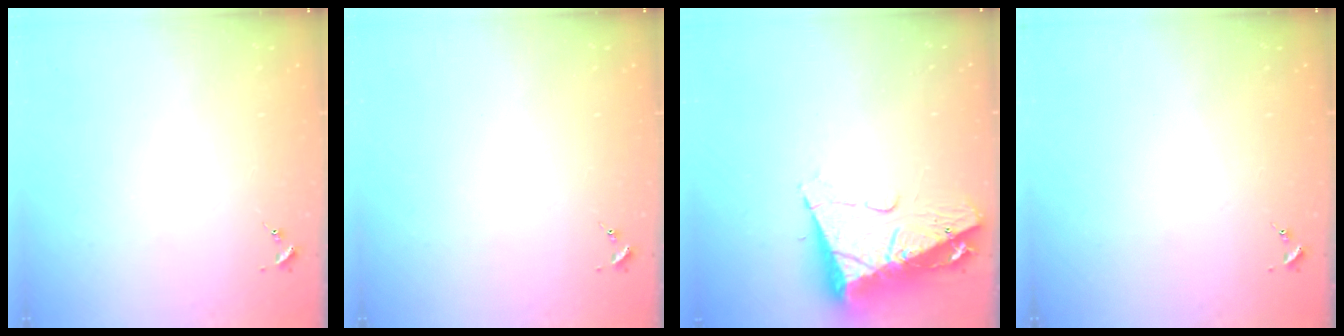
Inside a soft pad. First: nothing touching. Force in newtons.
{"total": 0.0}
{"total": 14.8, "press": 14.8, "slide": 1.6}
{"total": 0.0}